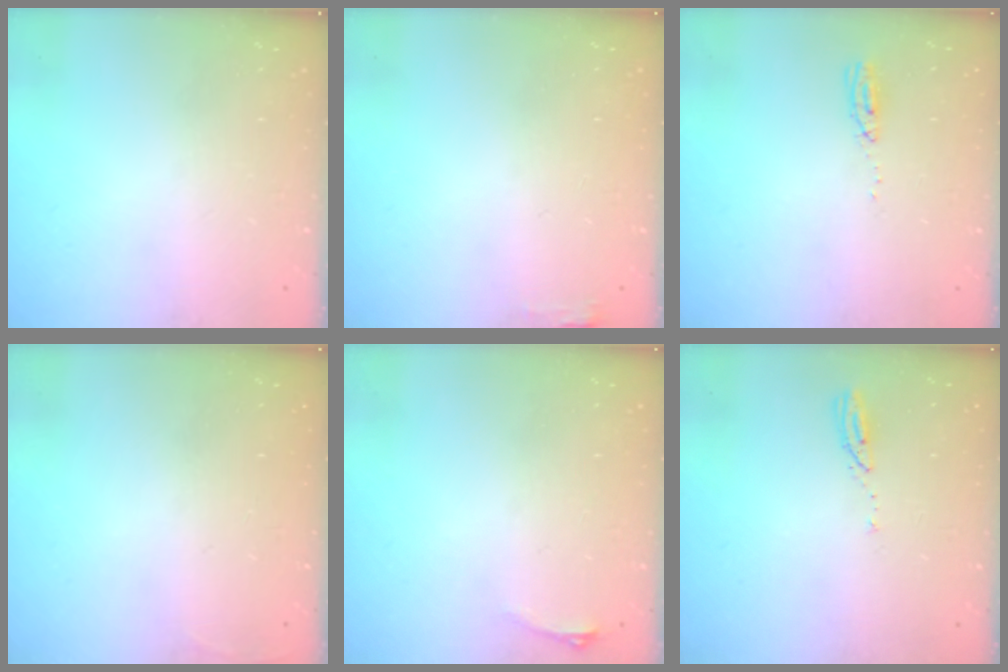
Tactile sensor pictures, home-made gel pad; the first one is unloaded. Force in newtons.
{"total": 2.7, "press": 2.6, "slide": 0.8}
{"total": 3.6, "press": 3.3, "slide": 1.5}
{"total": 2.7, "press": 2.6, "slide": 1.0}
{"total": 2.9, "press": 2.6, "slide": 1.5}
{"total": 3.0, "press": 2.9, "slide": 0.3}